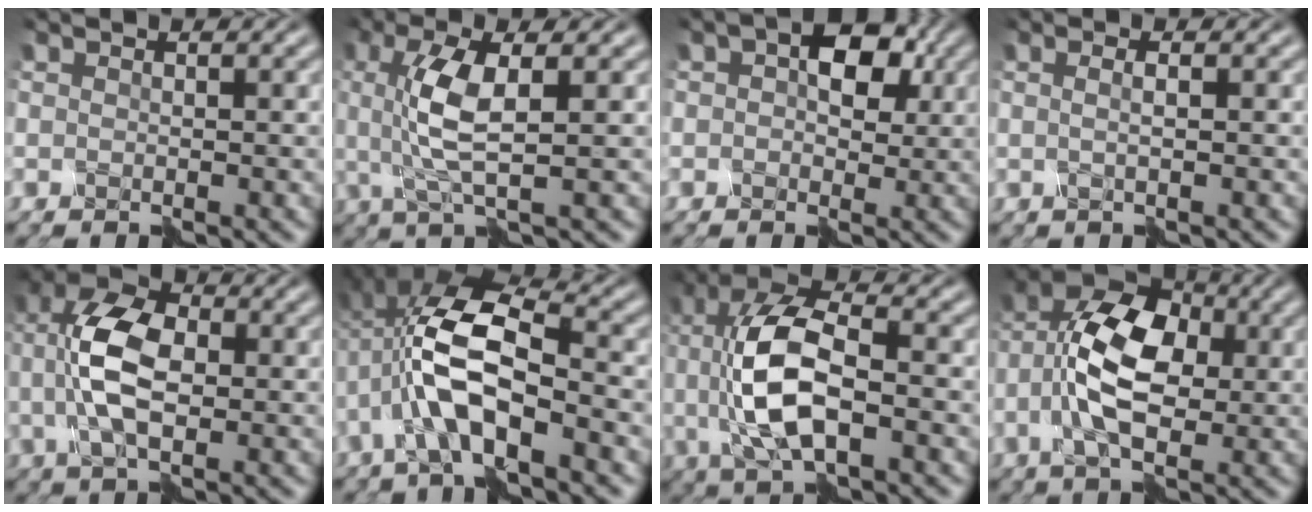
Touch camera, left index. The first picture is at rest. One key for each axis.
{"total": 4.7, "fx": 0.4, "fy": 1.0, "fz": 4.5, "tx": -0.112, "ty": 0.004, "tz": 0.013}
{"total": 5.3, "fx": 0.9, "fy": 3.4, "fz": 4.0, "tx": -0.052, "ty": 0.006, "tz": 0.010}
{"total": 1.5, "fx": 0.4, "fy": 0.4, "fz": 1.4, "tx": -0.013, "ty": 0.007, "tz": -0.008}
{"total": 6.6, "fx": -0.1, "fy": 3.3, "fz": 5.7, "tx": -0.123, "ty": 0.014, "tz": -0.011}
{"total": 8.2, "fx": -2.3, "fy": 3.2, "fz": 7.2, "tx": -0.158, "ty": 0.017, "tz": -0.046}
{"total": 7.7, "fx": -0.3, "fy": 3.0, "fz": 7.1, "tx": -0.153, "ty": 0.012, "tz": -0.011}
{"total": 8.3, "fx": -0.7, "fy": 4.6, "fz": 7.0, "tx": -0.143, "ty": 0.018, "tz": -0.020}